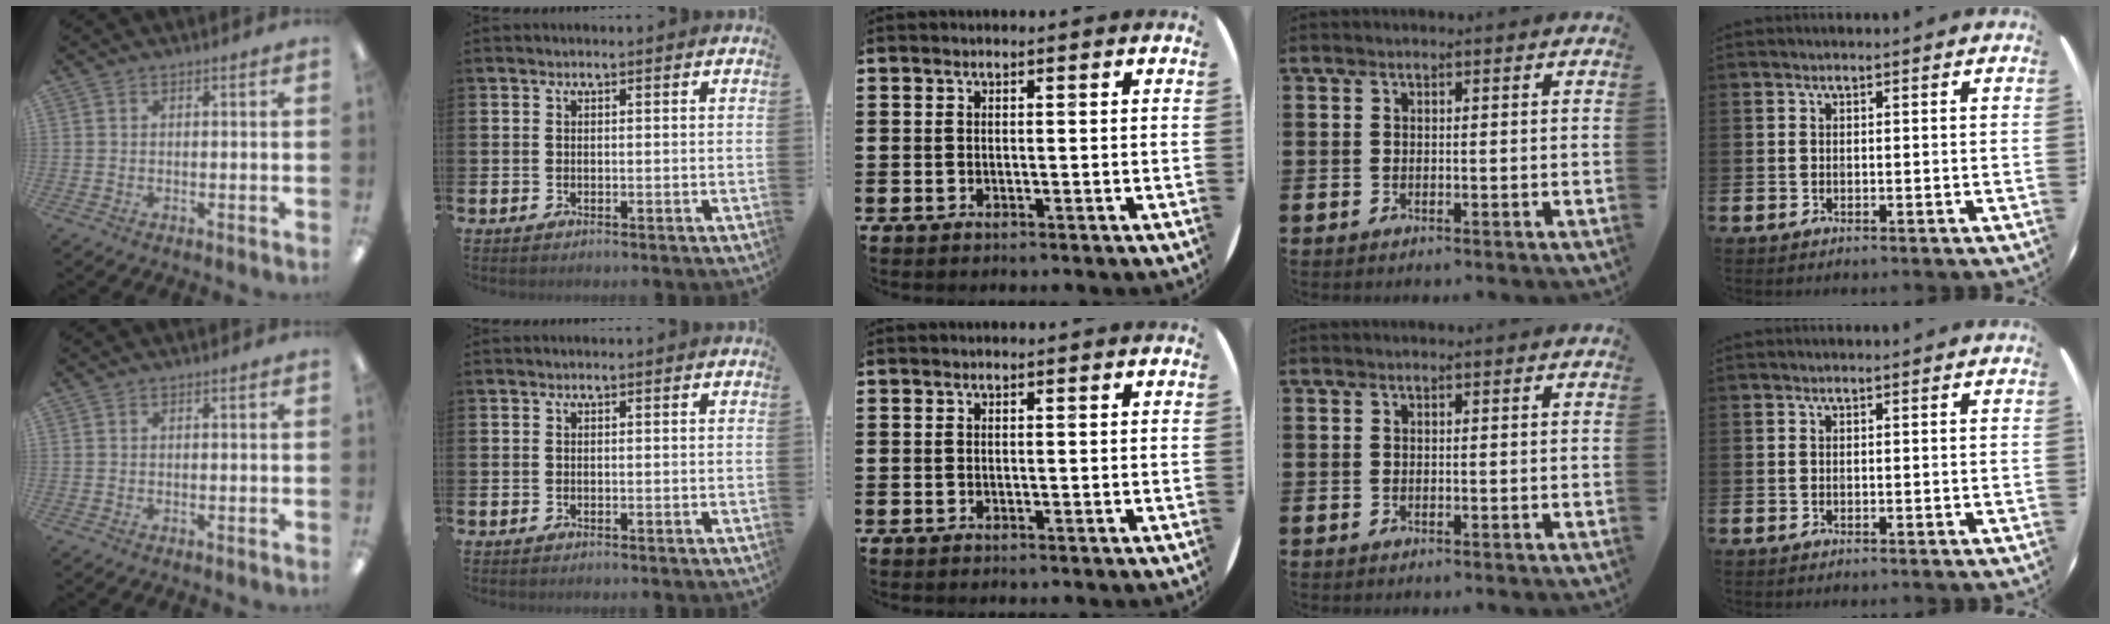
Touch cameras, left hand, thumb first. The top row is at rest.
{}